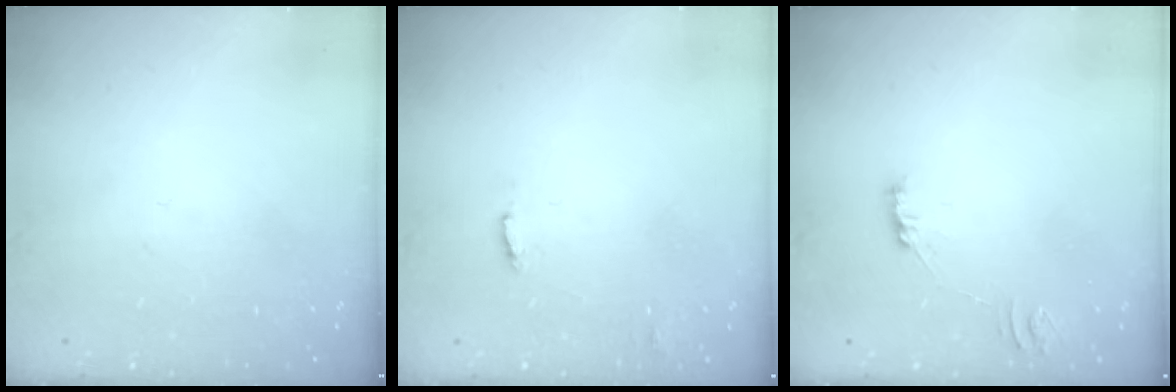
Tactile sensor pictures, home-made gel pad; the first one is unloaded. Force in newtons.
{"total": 5.2, "press": 5.2, "slide": 0.4}
{"total": 3.4, "press": 3.4, "slide": 0.3}